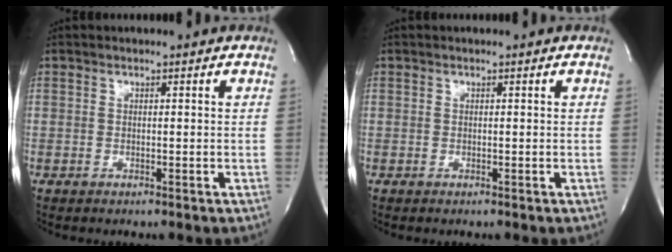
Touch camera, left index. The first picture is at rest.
{"total": 0.7, "force": [-0.6, 0.0, -0.2], "torque": [0.003, -0.005, -0.010]}